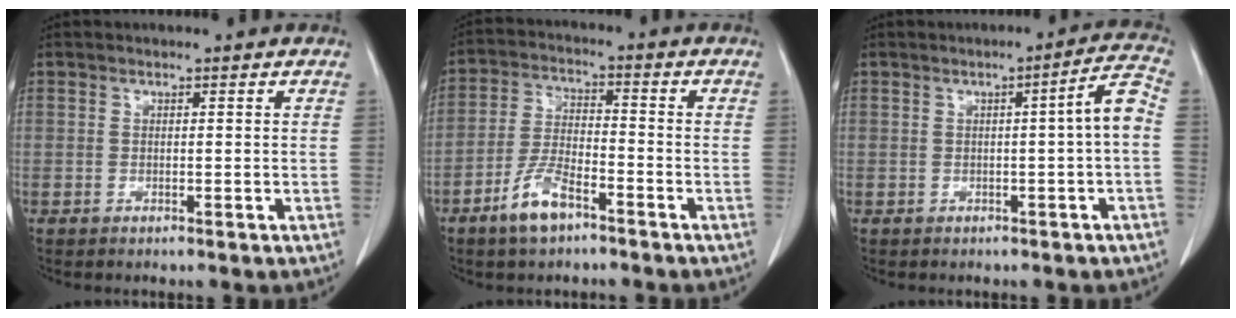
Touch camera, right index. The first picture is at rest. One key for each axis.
{"total": 7.3, "fx": -4.7, "fy": 2.4, "fz": 5.1, "tx": -0.110, "ty": -0.001, "tz": -0.091}
{"total": 4.8, "fx": -0.5, "fy": -0.4, "fz": 4.8, "tx": -0.063, "ty": 0.010, "tz": -0.008}